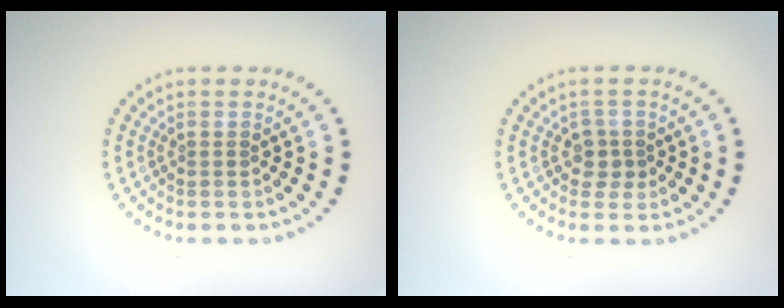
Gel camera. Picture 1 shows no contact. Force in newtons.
{"total": 1.8, "press": 1.5, "slide": 1.0}